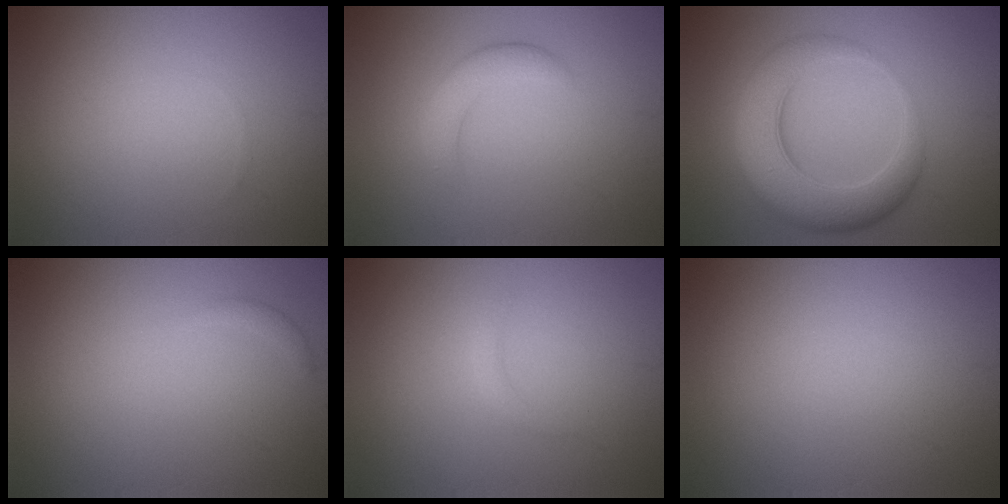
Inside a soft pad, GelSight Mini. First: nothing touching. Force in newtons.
{"total": 2.6, "press": 2.6, "slide": 0.1}
{"total": 7.3, "press": 7.3, "slide": 0.1}
{"total": 0.6, "press": 0.6, "slide": 0.0}
{"total": 0.7, "press": 0.7, "slide": 0.0}
{"total": 0.0}